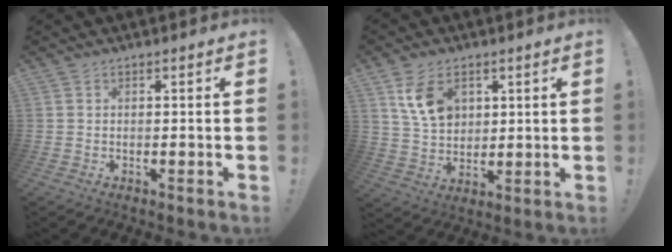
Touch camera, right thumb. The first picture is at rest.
{"total": 10.4, "force": [4.7, 7.1, 5.9], "torque": [-0.090, -0.011, 0.093]}